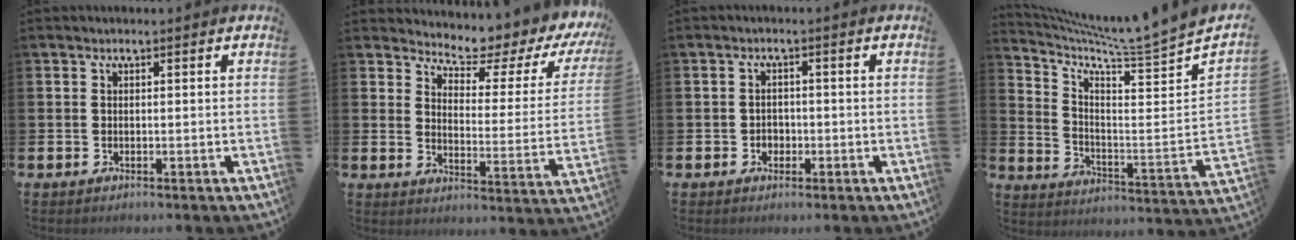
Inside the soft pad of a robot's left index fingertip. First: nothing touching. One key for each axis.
{"total": 6.2, "fx": 5.8, "fy": 1.2, "fz": 1.7, "tx": -0.054, "ty": -0.052, "tz": 0.092}
{"total": 1.7, "fx": -0.5, "fy": 1.6, "fz": 0.4, "tx": -0.002, "ty": 0.002, "tz": -0.016}
{"total": 5.8, "fx": 5.5, "fy": -0.7, "fz": 1.7, "tx": -0.053, "ty": -0.074, "tz": 0.079}